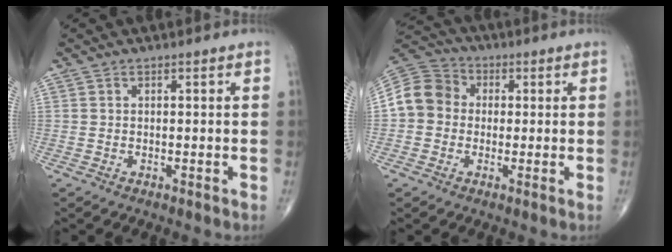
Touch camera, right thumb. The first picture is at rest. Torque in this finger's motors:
{"motor_torque": [-0.49, 0.57, 0.31, -0.32, 0.05]}